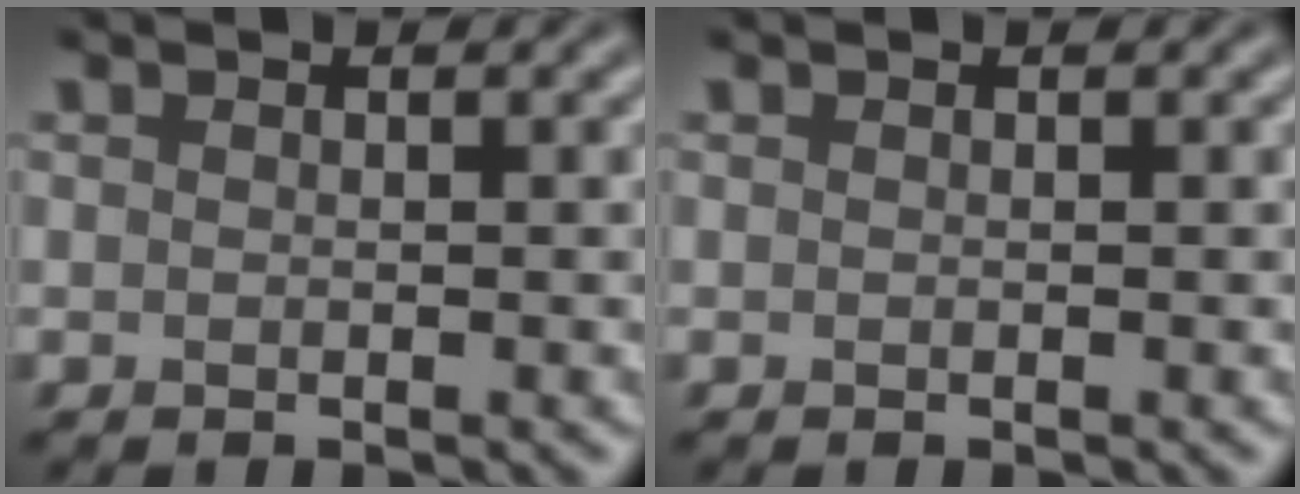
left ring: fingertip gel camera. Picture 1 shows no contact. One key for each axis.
{"total": 0.0}